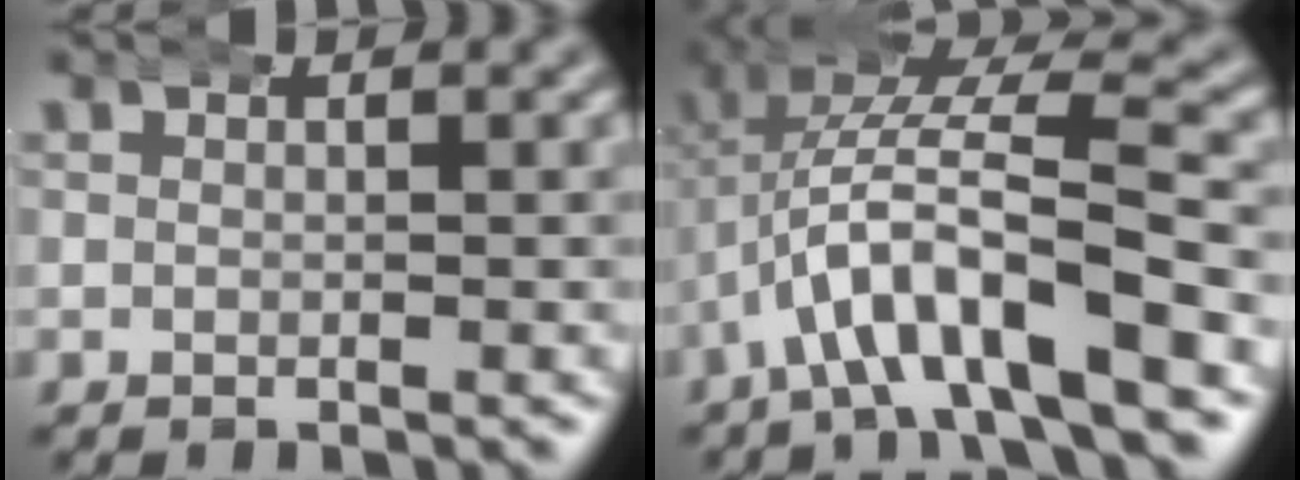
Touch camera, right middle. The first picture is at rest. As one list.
[{"total": 8.3, "force": [-1.8, 4.1, 7.0], "torque": [-0.131, -0.005, -0.025]}]